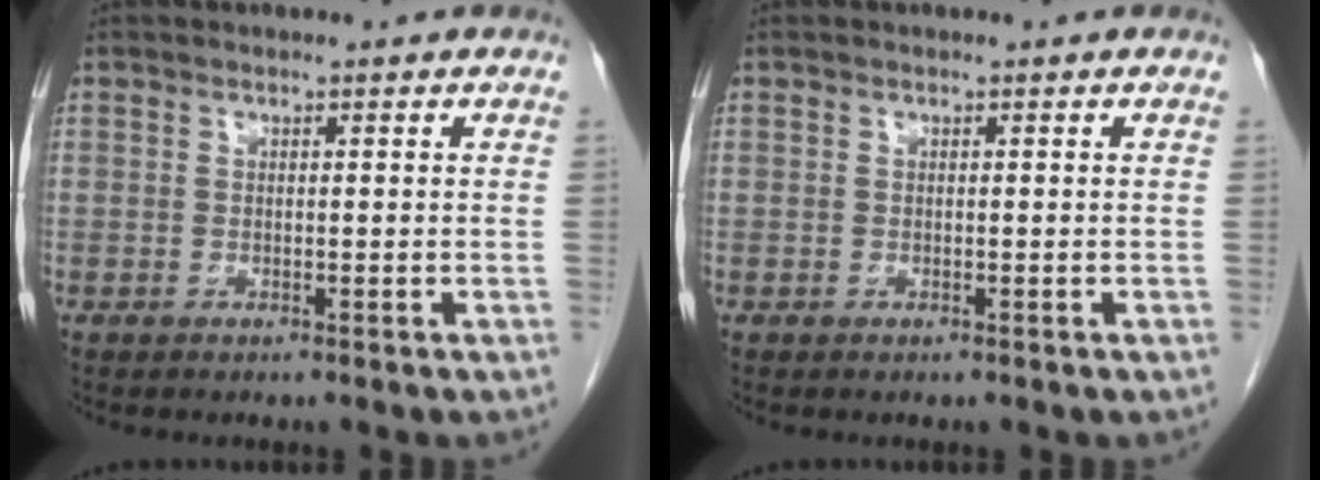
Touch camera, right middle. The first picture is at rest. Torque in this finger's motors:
{"motor_torque": [-0.14, 0.07, -0.01, 0.01]}